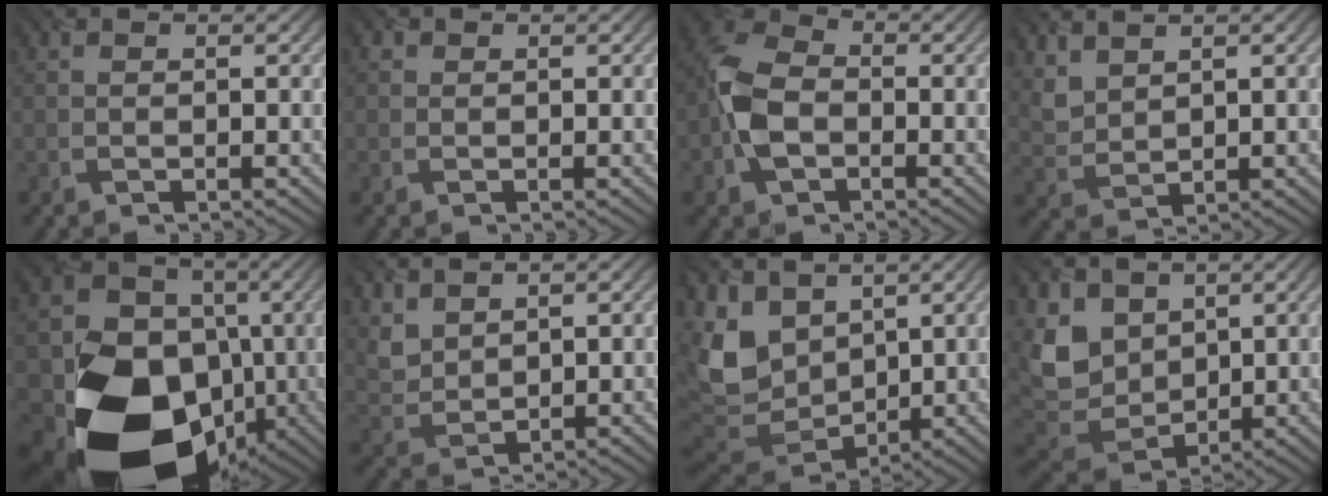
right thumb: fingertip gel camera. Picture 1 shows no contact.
{"total": 0.5, "force": [0.2, 0.5, 0.1], "torque": [0.001, -0.003, 0.000]}
{"total": 7.2, "force": [-1.9, 4.9, 4.8], "torque": [-0.115, 0.004, -0.047]}
{"total": 3.4, "force": [2.5, 1.6, 1.6], "torque": [-0.046, -0.001, 0.062]}
{"total": 19.8, "force": [-5.9, 15.5, 10.7], "torque": [-0.206, -0.044, -0.099]}
{"total": 3.7, "force": [2.5, 2.1, 1.7], "torque": [-0.050, -0.004, 0.060]}
{"total": 11.7, "force": [3.6, 8.4, 7.3], "torque": [-0.215, -0.007, 0.078]}
{"total": 9.2, "force": [3.2, 7.1, 5.1], "torque": [-0.154, -0.014, 0.064]}